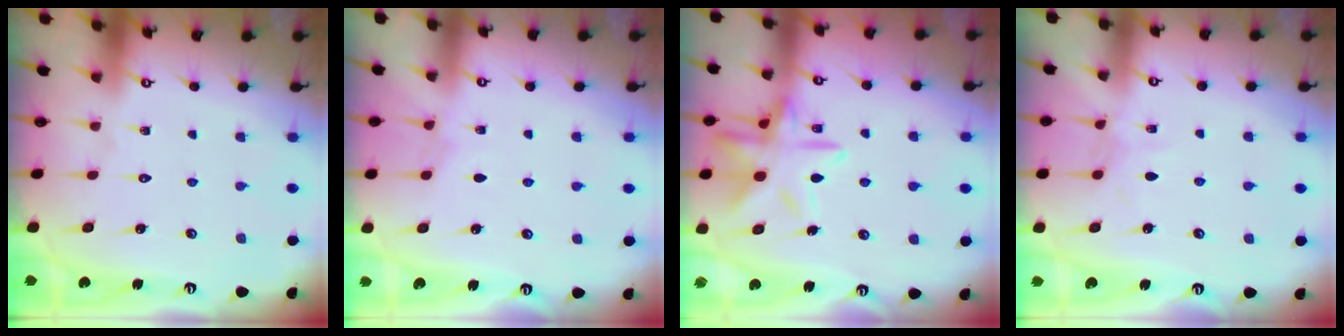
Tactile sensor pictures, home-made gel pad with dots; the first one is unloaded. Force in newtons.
{"total": 2.3, "press": 2.3, "slide": 0.4}
{"total": 14.6, "press": 14.6, "slide": 1.1}
{"total": 5.4, "press": 5.4, "slide": 0.6}